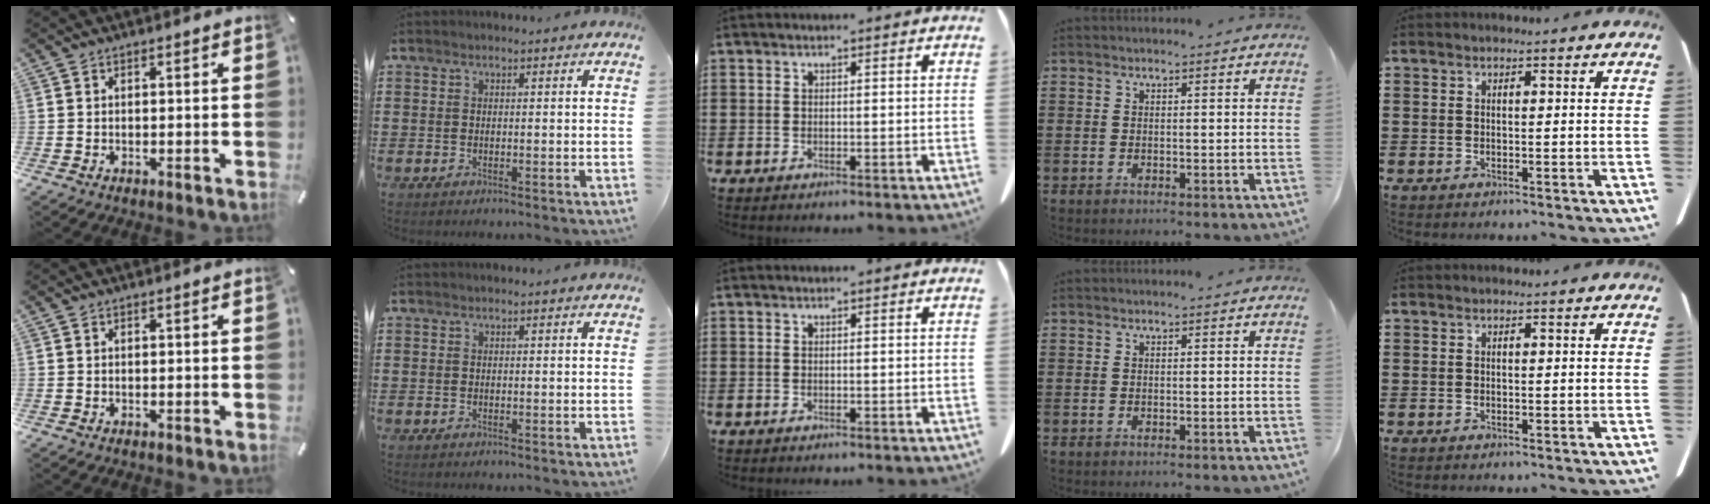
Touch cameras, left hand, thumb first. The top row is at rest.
{}